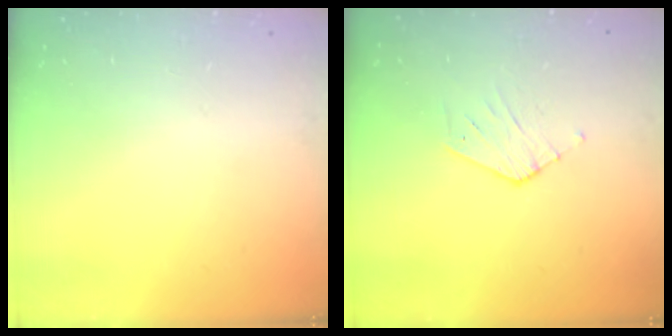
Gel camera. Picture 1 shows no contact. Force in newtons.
{"total": 3.3, "press": 3.3, "slide": 0.3}